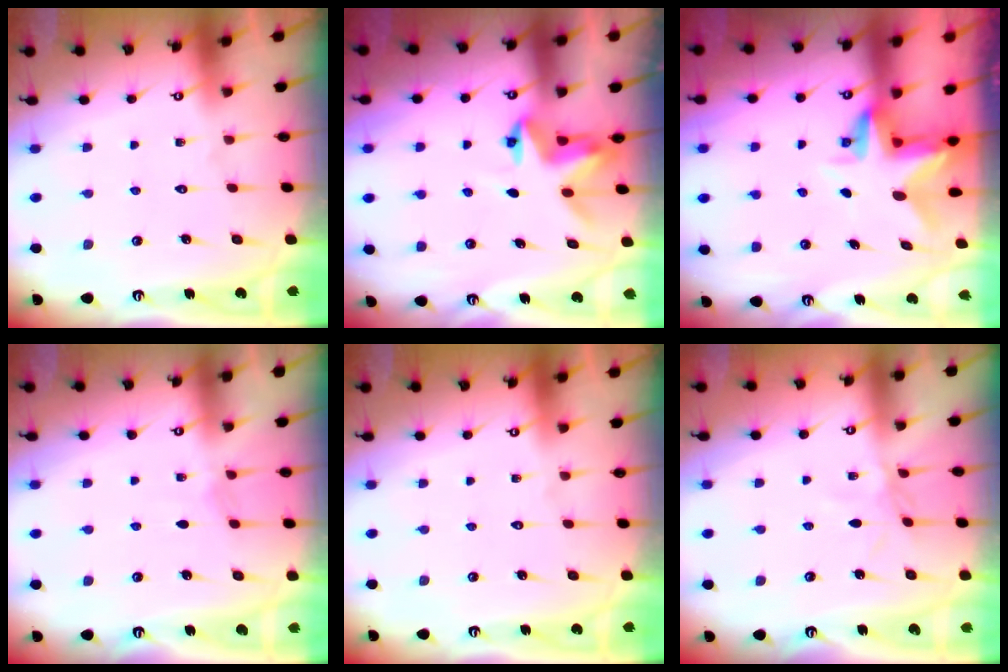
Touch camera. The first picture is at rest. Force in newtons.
{"total": 4.0, "press": 3.9, "slide": 0.5}
{"total": 3.8, "press": 3.8, "slide": 0.5}
{"total": 2.9, "press": 2.9, "slide": 0.4}
{"total": 0.0}
{"total": 3.0, "press": 2.9, "slide": 0.3}